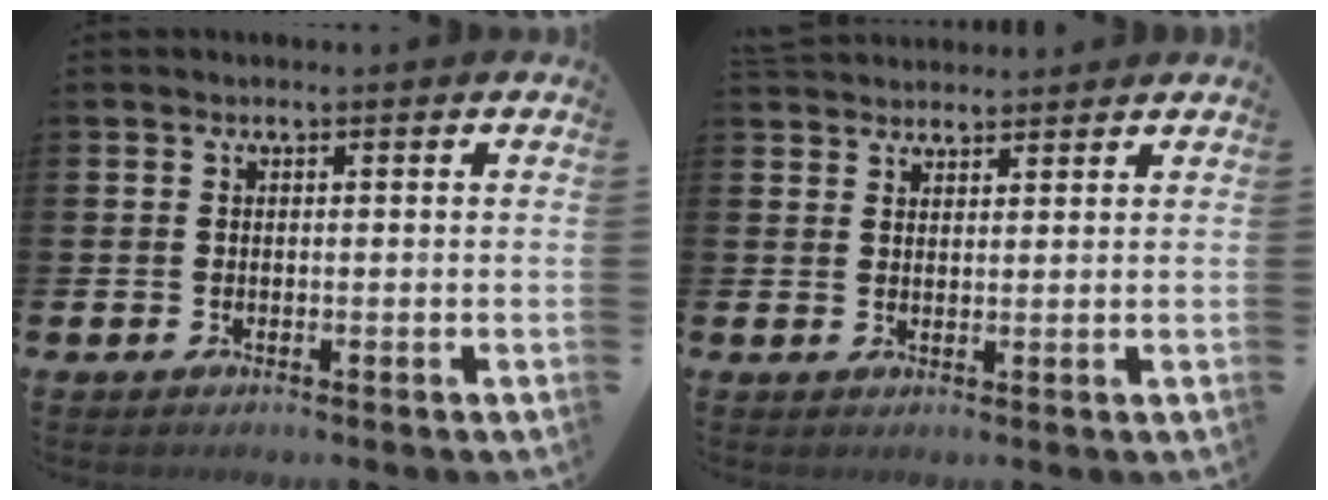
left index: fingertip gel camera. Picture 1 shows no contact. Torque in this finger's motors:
{"motor_torque": [0.49, -0.60, 0.14, 0.02]}